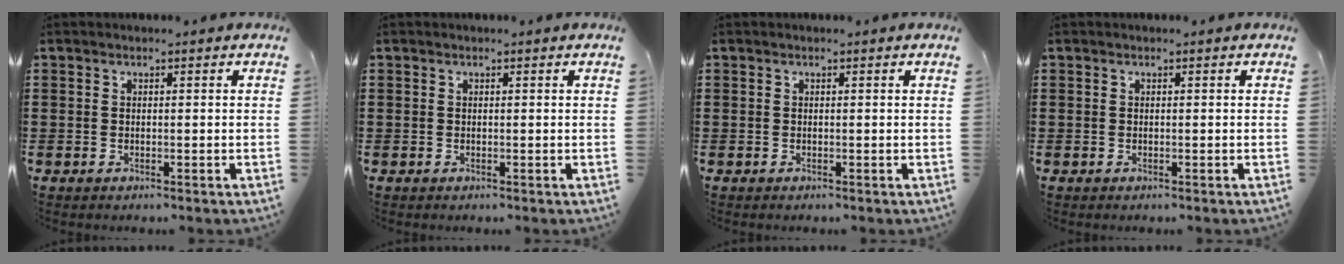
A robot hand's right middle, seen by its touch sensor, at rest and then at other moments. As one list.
[{"total": 0.0}, {"total": 0.0}, {"total": 0.0}]